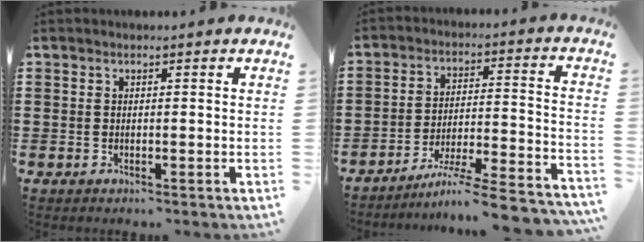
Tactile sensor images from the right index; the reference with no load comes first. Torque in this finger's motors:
{"motor_torque": [2.14, 0.00, 0.38, 0.14]}